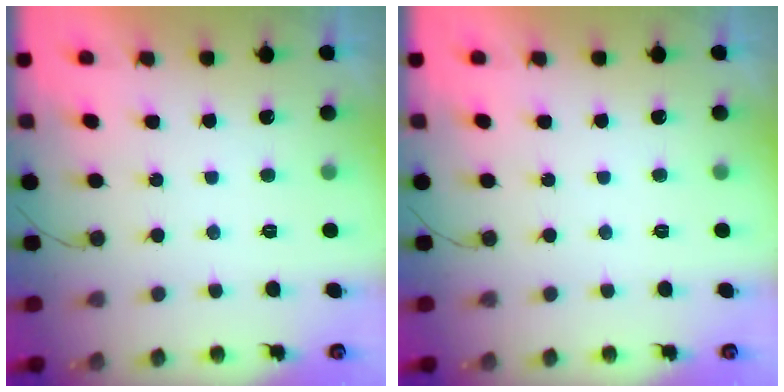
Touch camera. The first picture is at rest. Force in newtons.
{"total": 0.0}